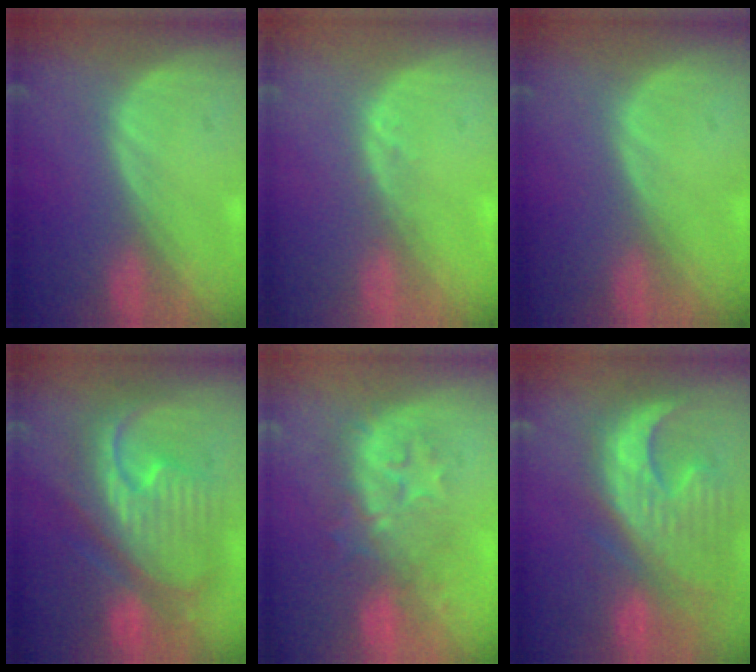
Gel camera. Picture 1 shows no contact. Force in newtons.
{"total": 1.3, "press": 1.2, "slide": 0.6}
{"total": 0.0}
{"total": 12.4, "press": 12.4, "slide": 1.4}
{"total": 8.4, "press": 8.3, "slide": 1.4}
{"total": 13.2, "press": 11.3, "slide": 6.8}